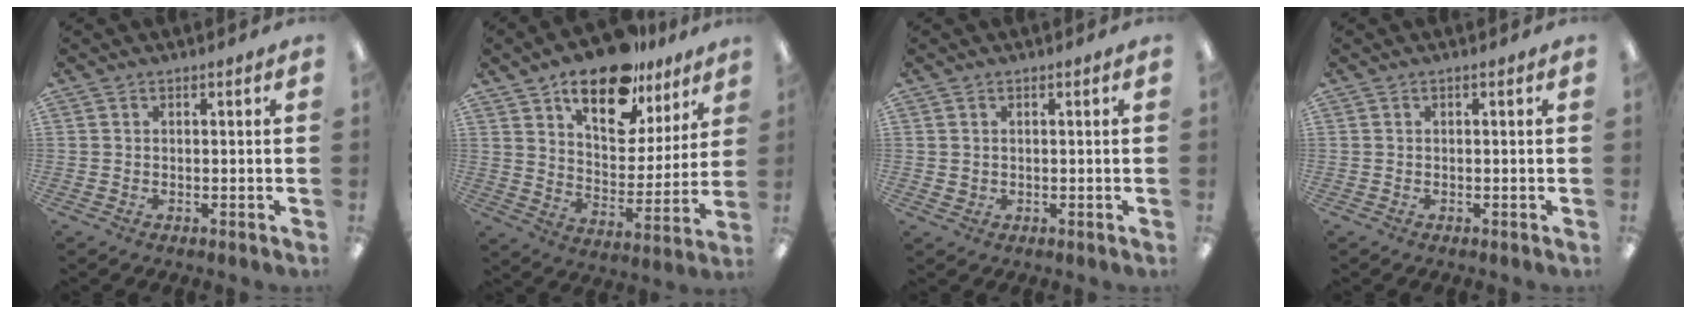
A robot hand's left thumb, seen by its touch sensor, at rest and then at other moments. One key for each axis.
{"total": 17.8, "fx": 12.4, "fy": 8.4, "fz": 9.7, "tx": -0.152, "ty": -0.066, "tz": 0.214}
{"total": 1.2, "fx": 0.7, "fy": 1.0, "fz": -0.1, "tx": 0.000, "ty": 0.004, "tz": 0.013}
{"total": 0.0}